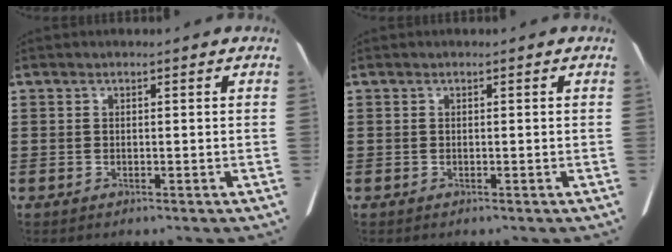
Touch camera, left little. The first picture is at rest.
{"total": 0.0}